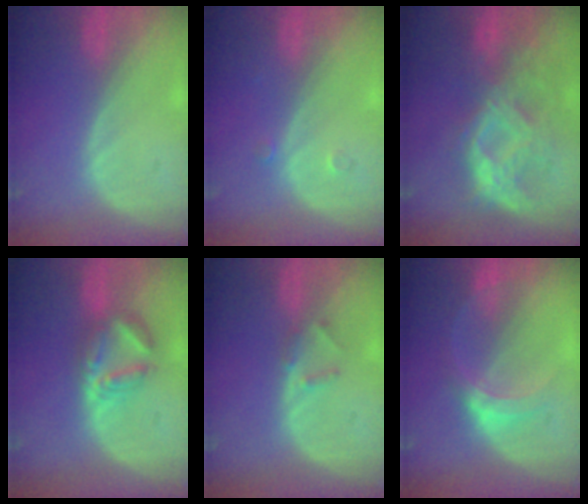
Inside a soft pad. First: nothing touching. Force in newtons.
{"total": 1.2, "press": 1.0, "slide": 0.7}
{"total": 9.8, "press": 8.8, "slide": 4.2}
{"total": 5.8, "press": 5.7, "slide": 1.2}
{"total": 1.9, "press": 1.7, "slide": 0.9}
{"total": 5.1, "press": 4.9, "slide": 1.5}